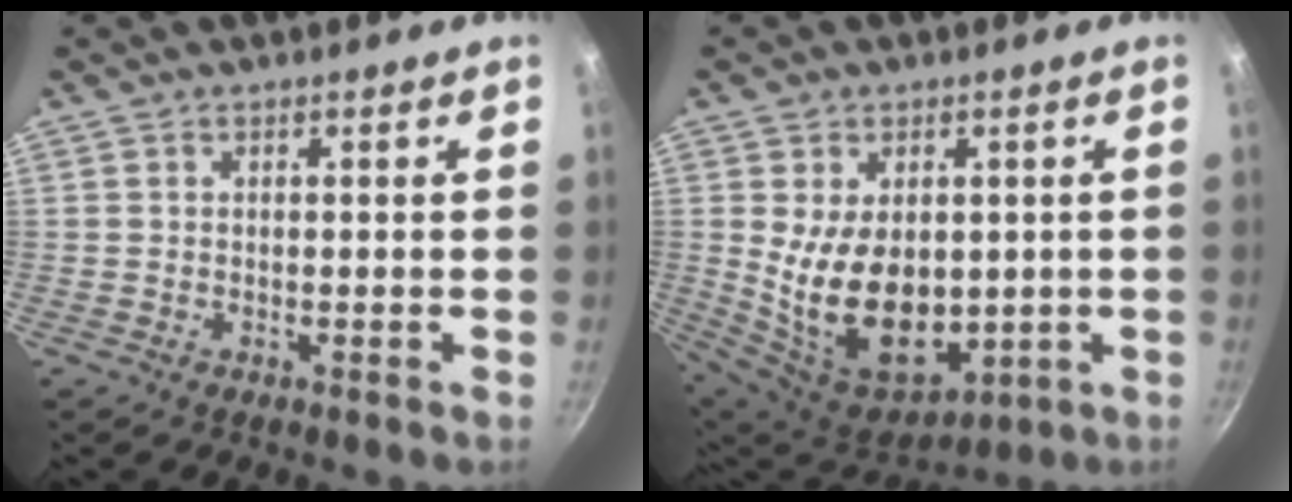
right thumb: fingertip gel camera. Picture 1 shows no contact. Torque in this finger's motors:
{"motor_torque": [-0.35, 1.93, -0.01, 0.10, 0.20]}